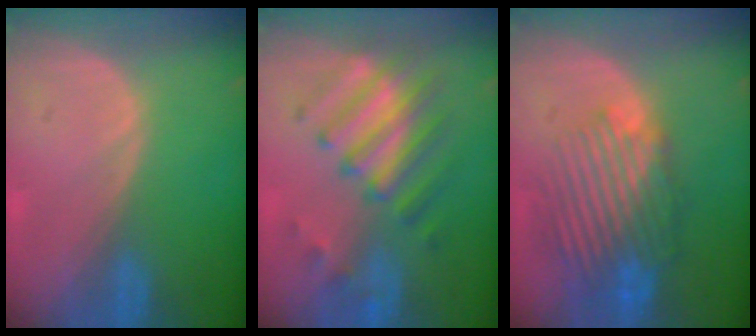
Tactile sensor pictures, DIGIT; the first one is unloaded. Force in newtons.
{"total": 8.1, "press": 7.9, "slide": 1.8}
{"total": 10.2, "press": 9.1, "slide": 4.7}